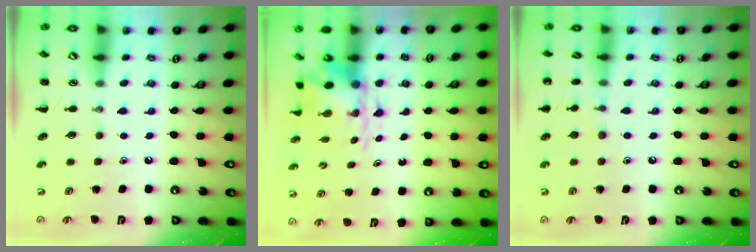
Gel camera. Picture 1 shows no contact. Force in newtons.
{"total": 5.6, "press": 5.5, "slide": 1.0}
{"total": 6.5, "press": 6.3, "slide": 1.7}